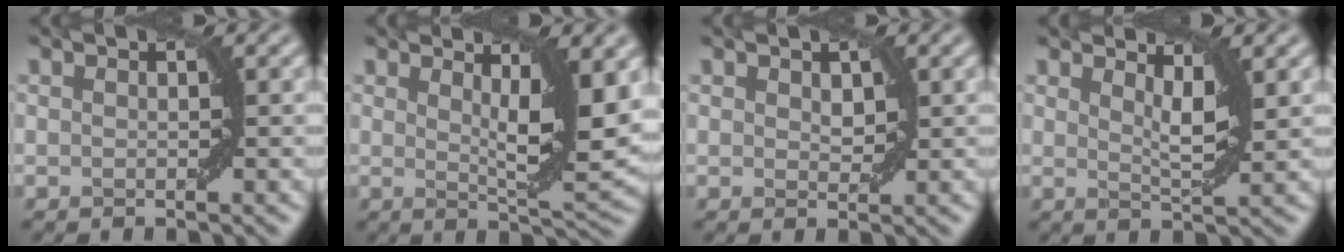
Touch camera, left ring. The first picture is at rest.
{"total": 6.4, "force": [2.1, 1.5, 5.8], "torque": [-0.077, -0.013, 0.036]}
{"total": 1.3, "force": [0.5, 0.8, 0.9], "torque": [-0.013, -0.002, 0.013]}
{"total": 2.5, "force": [1.6, 0.5, 1.9], "torque": [-0.028, -0.007, 0.028]}